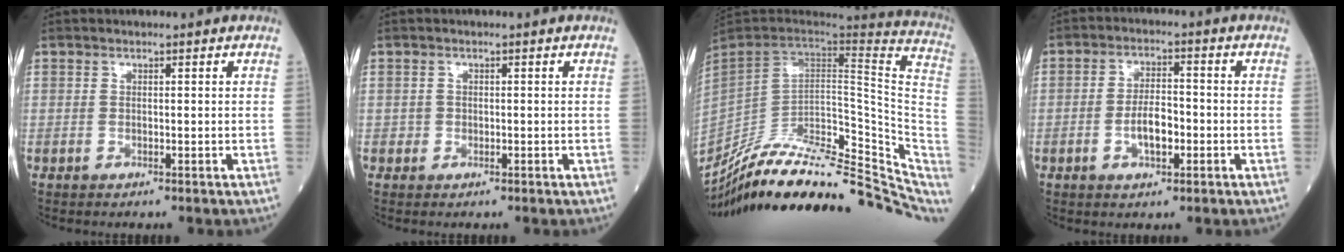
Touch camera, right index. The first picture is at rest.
{"total": 1.0, "force": [-0.1, 0.9, 0.2], "torque": [-0.002, 0.002, -0.002]}
{"total": 31.0, "force": [-24.4, 10.9, 15.7], "torque": [-0.194, -0.007, -0.343]}
{"total": 6.2, "force": [-1.8, 2.5, 5.4], "torque": [-0.102, 0.008, -0.032]}